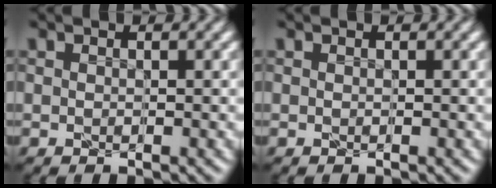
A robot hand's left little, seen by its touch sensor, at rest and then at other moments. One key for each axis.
{"total": 0.0}